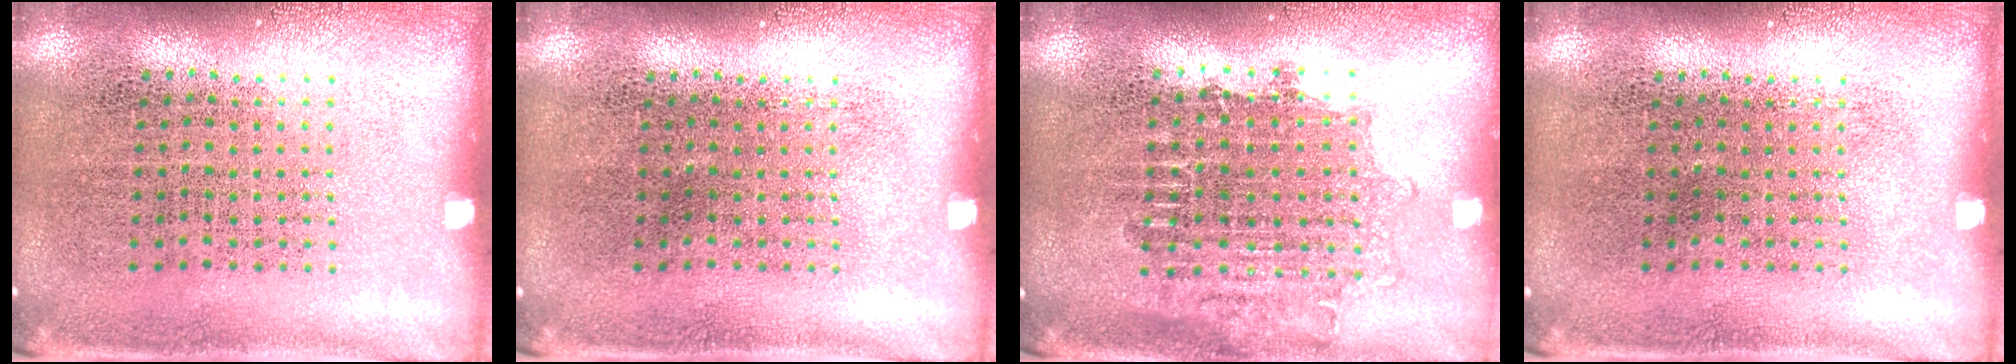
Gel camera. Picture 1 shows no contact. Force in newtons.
{"total": 0.0}
{"total": 1.6, "press": 1.3, "slide": 0.9}
{"total": 0.0}